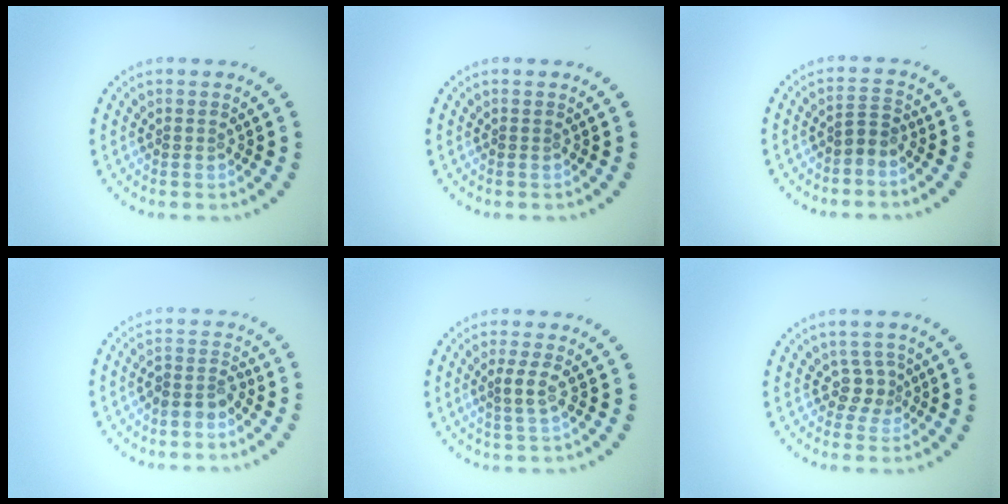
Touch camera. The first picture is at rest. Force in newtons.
{"total": 0.0}
{"total": 1.7, "press": 1.3, "slide": 1.1}
{"total": 2.0, "press": 1.6, "slide": 1.2}
{"total": 1.8, "press": 1.4, "slide": 1.1}
{"total": 1.9, "press": 1.3, "slide": 1.3}